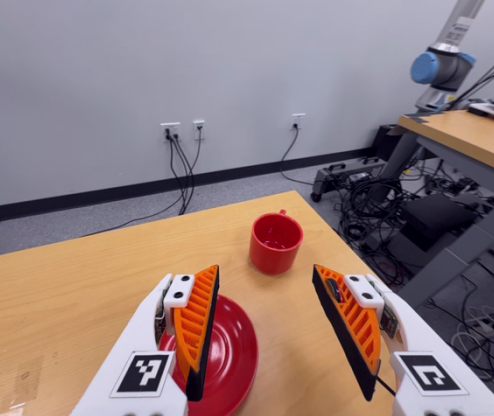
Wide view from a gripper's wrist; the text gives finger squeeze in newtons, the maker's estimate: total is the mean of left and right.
{"total": 1.7, "left": 0.3, "right": 3.2}